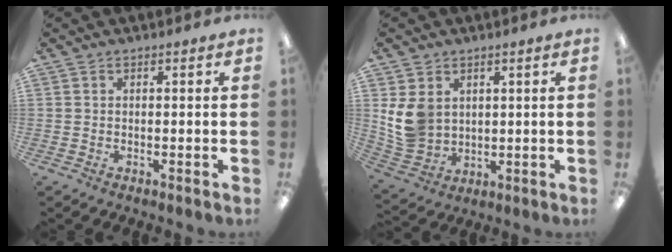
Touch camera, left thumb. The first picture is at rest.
{"total": 9.3, "force": [2.7, 7.7, 4.5], "torque": [-0.107, -0.002, 0.057]}